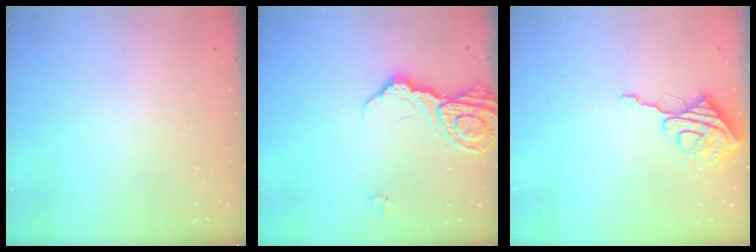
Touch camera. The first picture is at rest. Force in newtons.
{"total": 13.2, "press": 13.1, "slide": 1.5}
{"total": 9.0, "press": 8.9, "slide": 0.9}